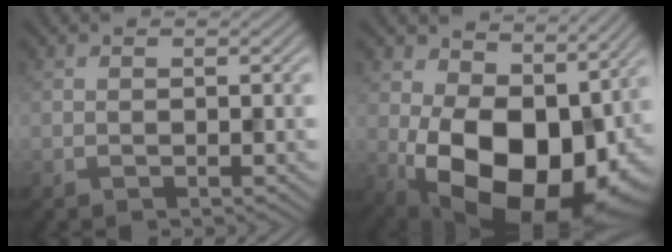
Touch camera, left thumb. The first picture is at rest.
{"total": 17.6, "force": [-0.4, 12.0, 12.8], "torque": [-0.207, -0.047, 0.022]}